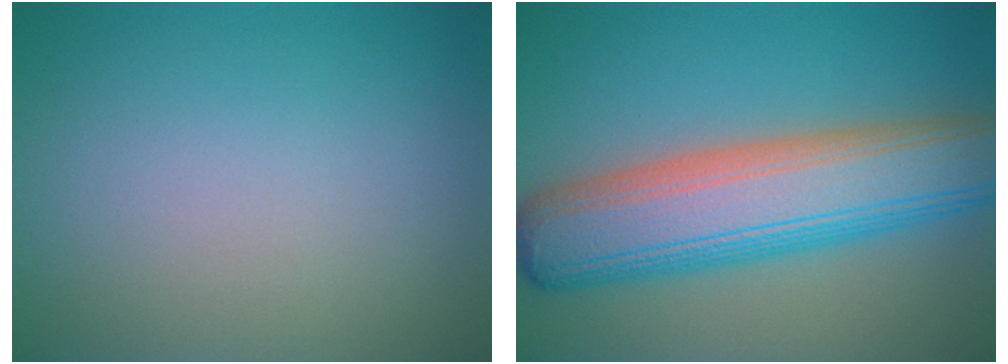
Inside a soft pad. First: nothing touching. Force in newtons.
{"total": 10.6, "press": 10.6, "slide": 0.3}